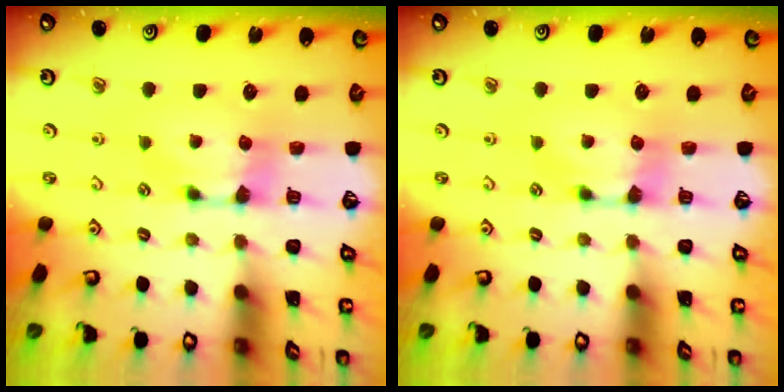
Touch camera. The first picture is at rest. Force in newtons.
{"total": 0.0}